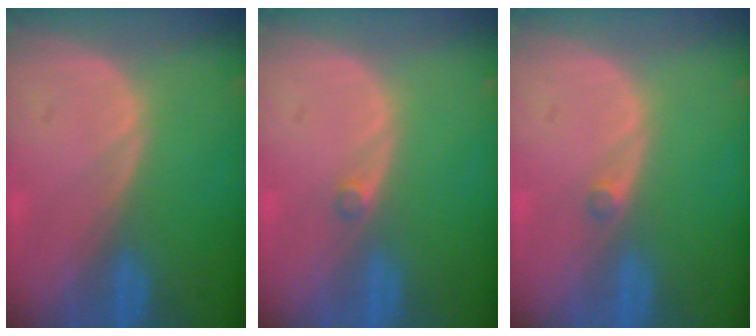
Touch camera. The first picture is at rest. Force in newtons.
{"total": 1.0, "press": 0.9, "slide": 0.5}
{"total": 1.0, "press": 0.9, "slide": 0.5}